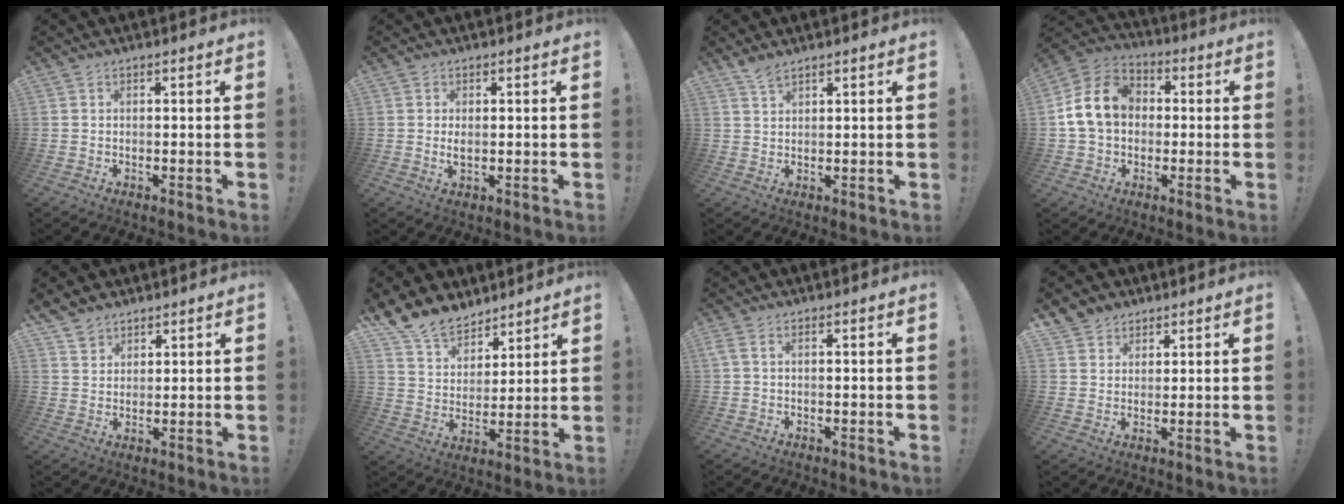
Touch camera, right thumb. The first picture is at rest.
{"total": 1.9, "force": [0.4, 0.9, 1.6], "torque": [-0.018, -0.004, 0.004]}
{"total": 3.1, "force": [2.7, 0.7, 1.5], "torque": [-0.027, -0.016, 0.048]}
{"total": 14.6, "force": [1.8, 11.5, 8.8], "torque": [-0.146, 0.015, 0.042]}
{"total": 5.0, "force": [4.1, 2.9, 0.5], "torque": [-0.013, -0.025, 0.080]}
{"total": 13.0, "force": [10.7, 6.9, 2.8], "torque": [-0.074, -0.081, 0.209]}
{"total": 1.5, "force": [0.3, 0.2, 1.4], "torque": [-0.027, -0.001, 0.006]}
{"total": 4.8, "force": [3.5, 3.3, 0.1], "torque": [-0.005, -0.024, 0.069]}